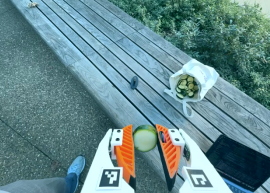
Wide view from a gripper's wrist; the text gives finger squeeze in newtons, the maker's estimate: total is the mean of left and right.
{"total": 9.2, "left": 10.0, "right": 8.4}